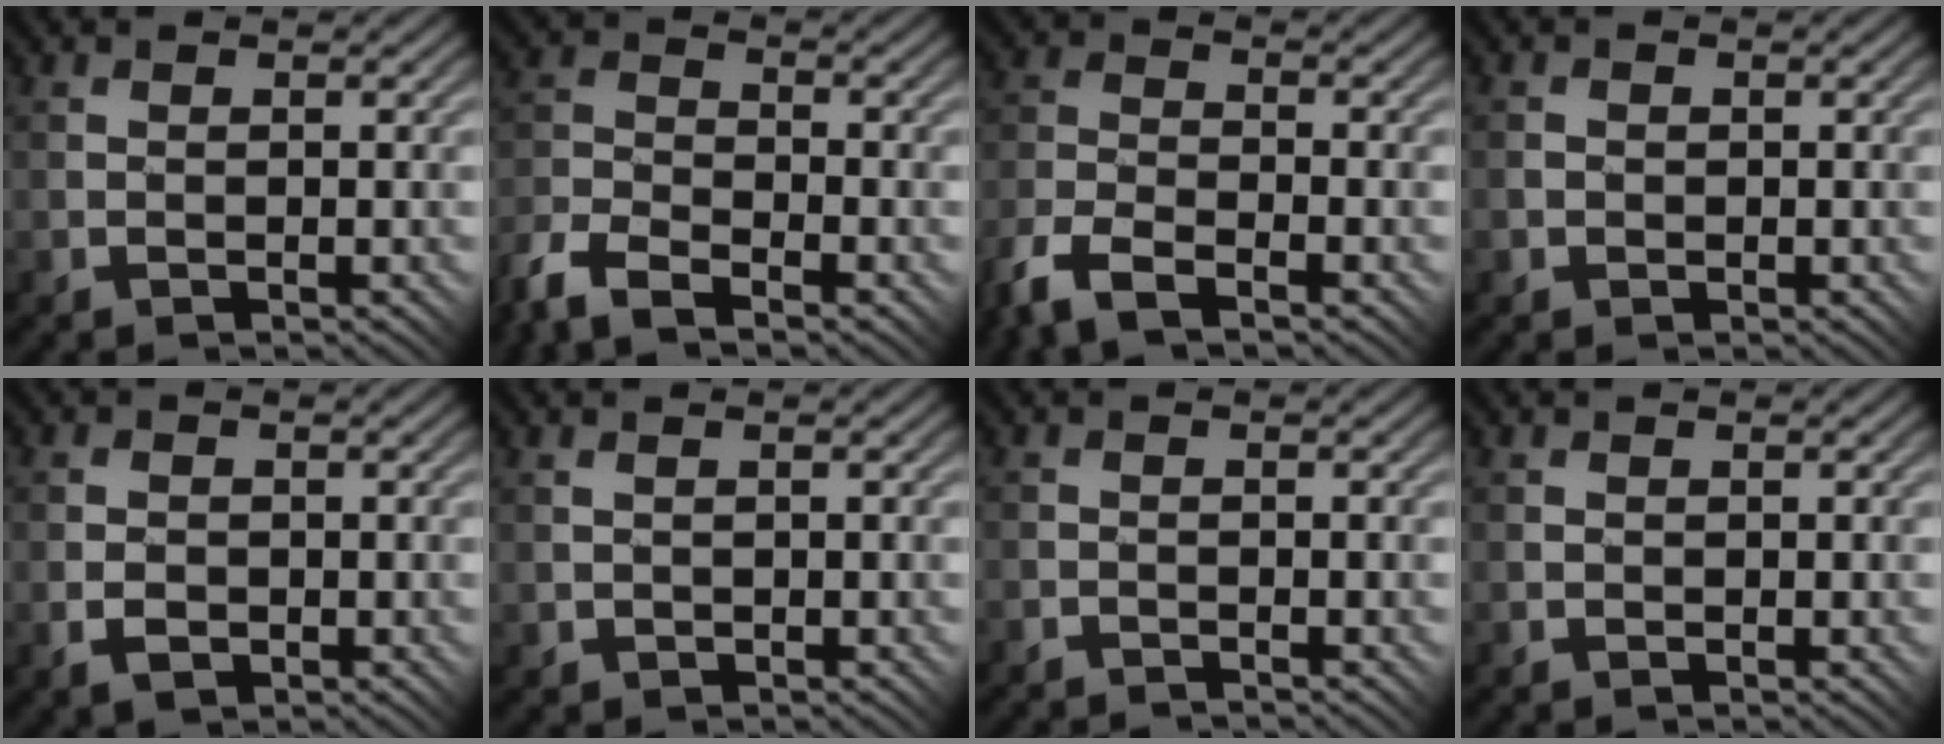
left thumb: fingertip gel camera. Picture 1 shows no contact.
{"total": 9.0, "force": [-6.7, 3.7, 4.8], "torque": [-0.112, -0.018, -0.135]}
{"total": 8.1, "force": [-5.8, 3.2, 4.7], "torque": [-0.107, -0.014, -0.118]}
{"total": 1.1, "force": [-0.2, 1.1, 0.0], "torque": [0.003, 0.000, -0.003]}
{"total": 2.3, "force": [-0.6, 1.8, 1.3], "torque": [-0.015, 0.000, -0.016]}
{"total": 0.9, "force": [0.2, 0.7, 0.5], "torque": [-0.012, -0.003, 0.006]}
{"total": 1.8, "force": [-1.7, -0.3, -0.4], "torque": [0.006, 0.003, -0.040]}
{"total": 0.0}